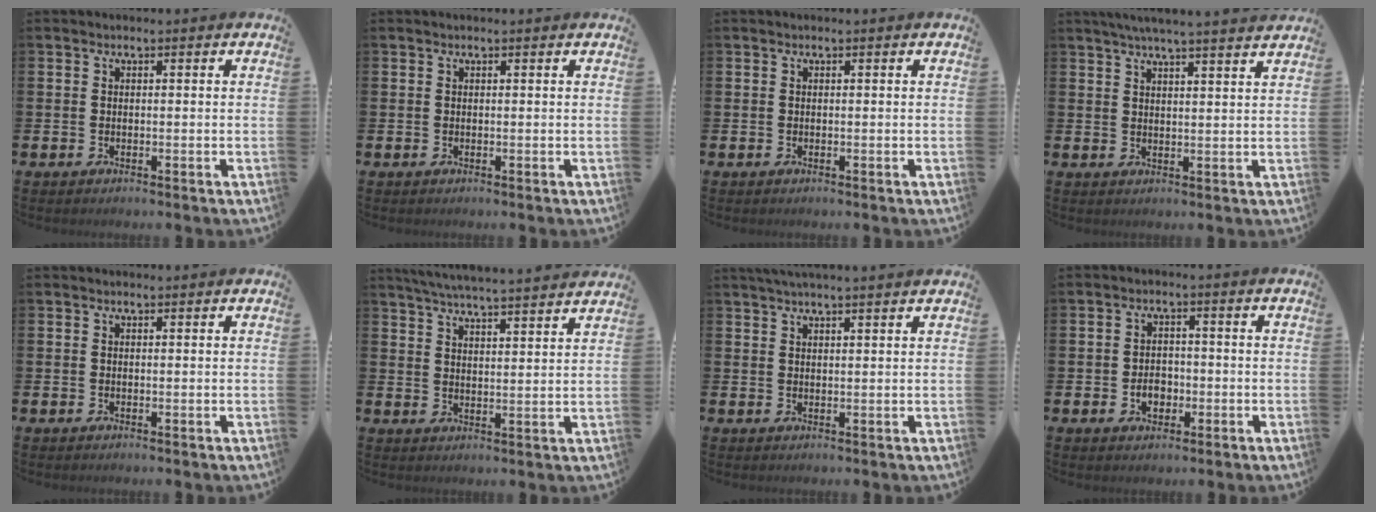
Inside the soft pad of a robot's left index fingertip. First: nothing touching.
{"total": 0.0}
{"total": 0.0}
{"total": 4.9, "force": [4.6, -0.7, 1.4], "torque": [-0.035, -0.018, 0.082]}
{"total": 0.0}
{"total": 5.8, "force": [5.6, -0.4, 1.2], "torque": [-0.043, -0.035, 0.099]}
{"total": 2.6, "force": [2.5, -0.4, 0.7], "torque": [-0.021, -0.003, 0.047]}
{"total": 3.0, "force": [-0.9, 2.2, 1.8], "torque": [-0.020, -0.004, -0.023]}